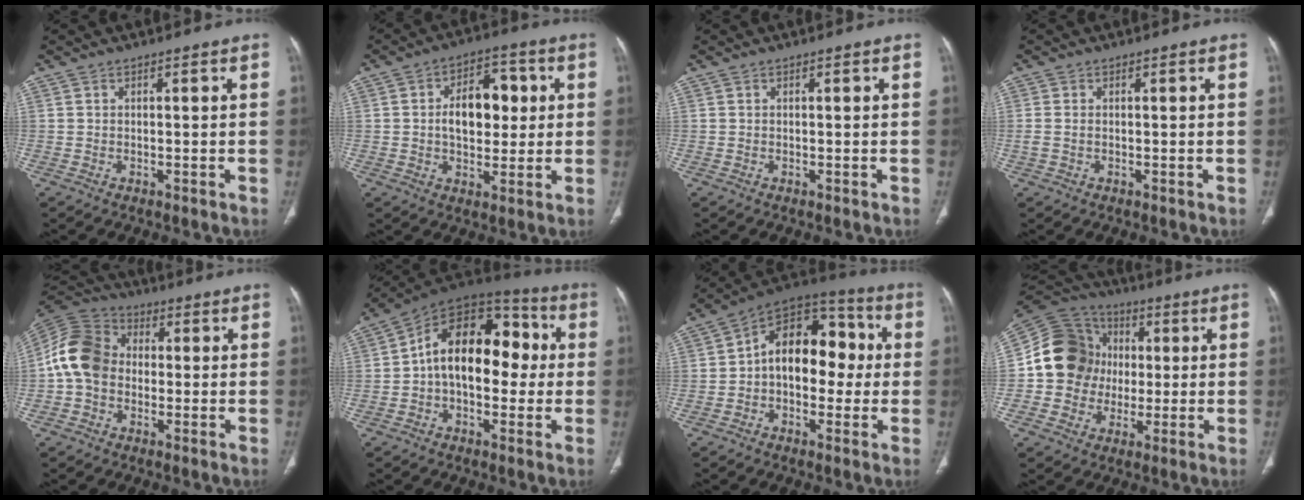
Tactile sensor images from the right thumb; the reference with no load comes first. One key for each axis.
{"total": 11.5, "fx": 1.3, "fy": 7.2, "fz": 8.9, "tx": -0.102, "ty": 0.014, "tz": 0.020}
{"total": 0.0}
{"total": 1.6, "fx": -0.1, "fy": 1.1, "fz": 1.2, "tx": -0.040, "ty": 0.001, "tz": -0.003}
{"total": 11.8, "fx": -0.6, "fy": 9.4, "fz": 7.1, "tx": -0.131, "ty": 0.032, "tz": -0.025}
{"total": 18.1, "fx": 0.6, "fy": 11.3, "fz": 14.1, "tx": -0.180, "ty": 0.048, "tz": -0.002}
{"total": 16.0, "fx": 0.3, "fy": 10.6, "fz": 12.0, "tx": -0.131, "ty": 0.046, "tz": -0.010}
{"total": 15.4, "fx": 0.4, "fy": 14.0, "fz": 6.5, "tx": -0.097, "ty": 0.027, "tz": 0.002}